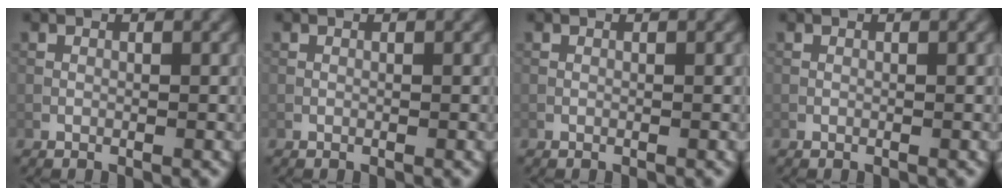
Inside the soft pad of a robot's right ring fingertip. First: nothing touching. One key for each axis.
{"total": 0.0}
{"total": 0.0}
{"total": 0.0}